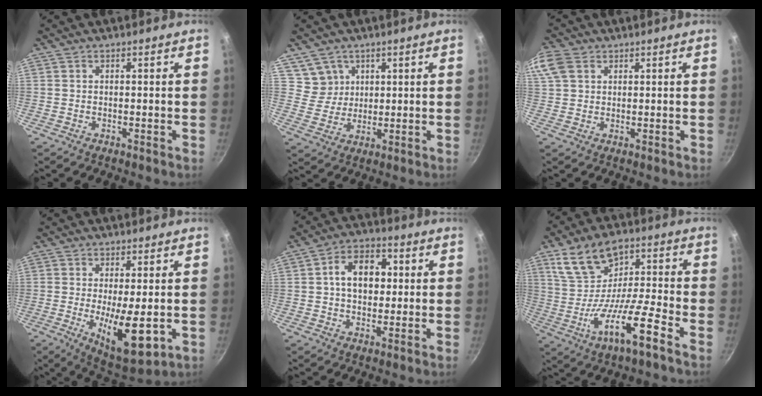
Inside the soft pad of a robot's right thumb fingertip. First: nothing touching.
{"total": 5.2, "force": [2.7, 4.4, 0.8], "torque": [0.007, -0.010, 0.055]}
{"total": 7.3, "force": [3.2, 5.4, 3.9], "torque": [-0.079, 0.009, 0.060]}
{"total": 11.5, "force": [-1.6, 3.8, 10.7], "torque": [-0.165, -0.015, -0.010]}
{"total": 9.8, "force": [1.2, 7.0, 6.8], "torque": [-0.072, 0.016, 0.009]}
{"total": 13.6, "force": [-3.2, 5.2, 12.2], "torque": [-0.194, 0.022, -0.061]}